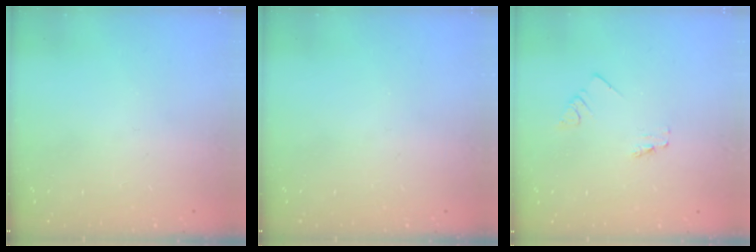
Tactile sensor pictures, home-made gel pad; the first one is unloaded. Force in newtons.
{"total": 0.0}
{"total": 0.0}